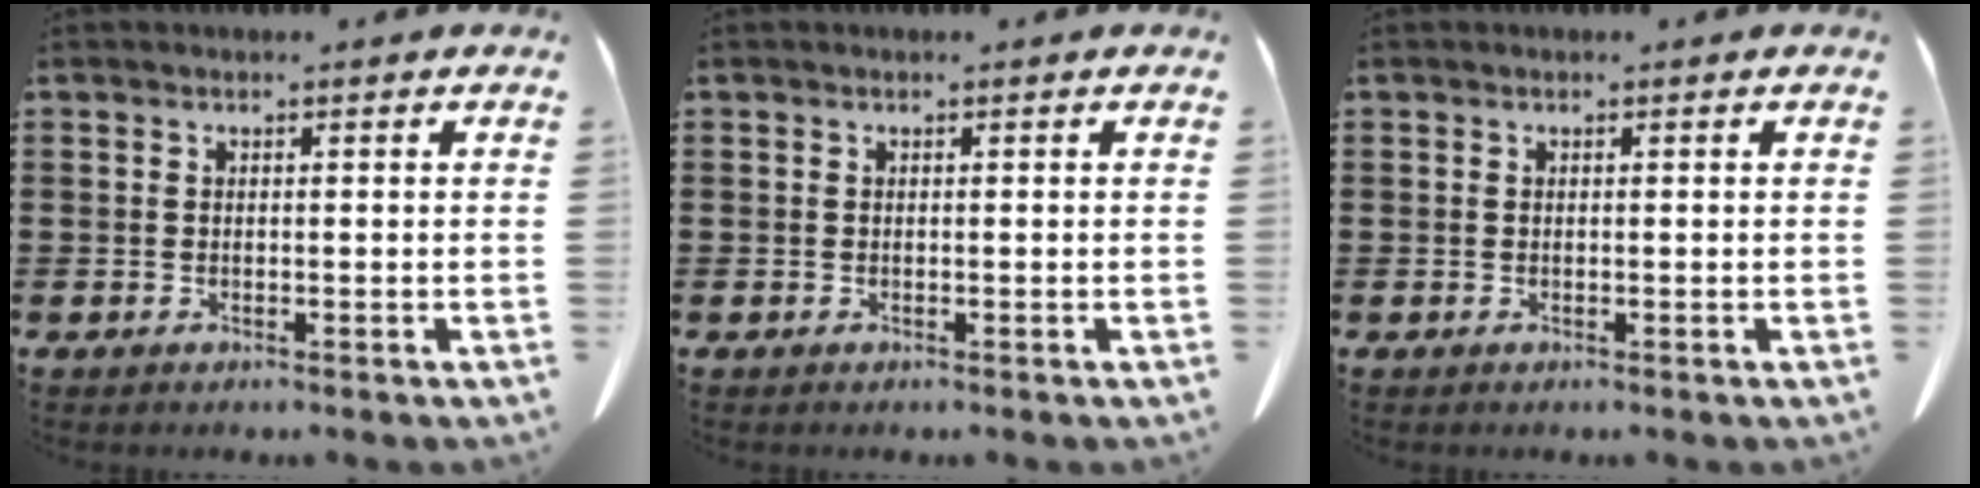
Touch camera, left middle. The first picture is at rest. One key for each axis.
{"total": 0.0}
{"total": 0.0}